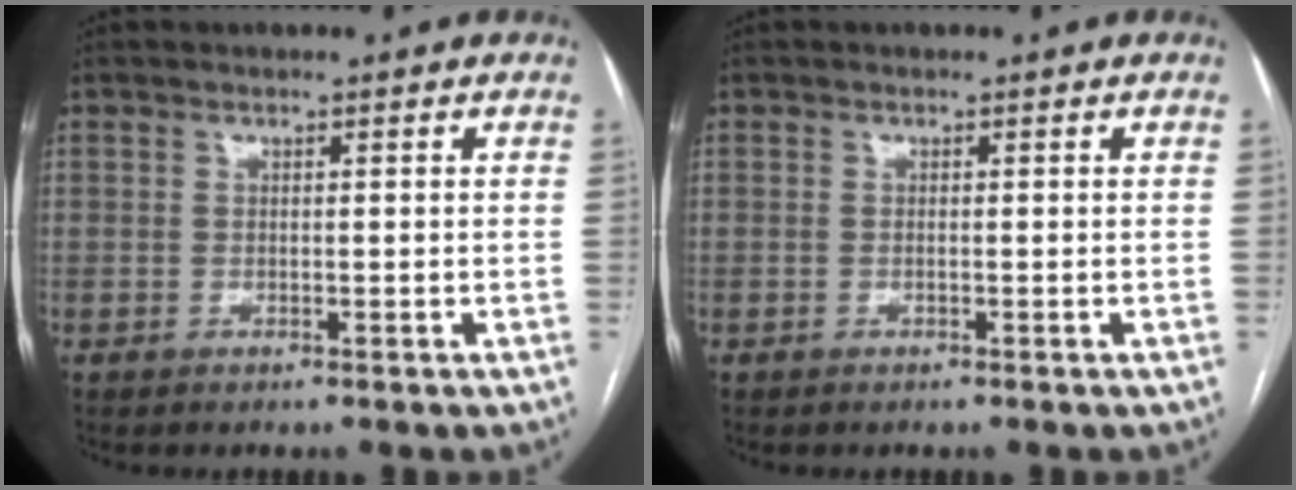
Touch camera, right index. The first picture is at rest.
{"total": 0.0}